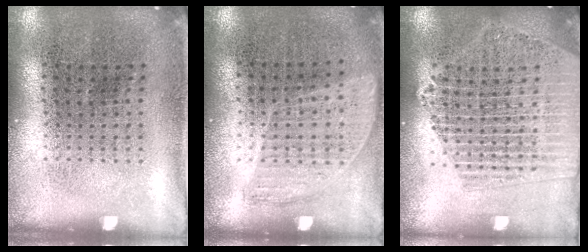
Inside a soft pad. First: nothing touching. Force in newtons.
{"total": 0.9, "press": 0.8, "slide": 0.4}
{"total": 2.1, "press": 1.9, "slide": 0.9}